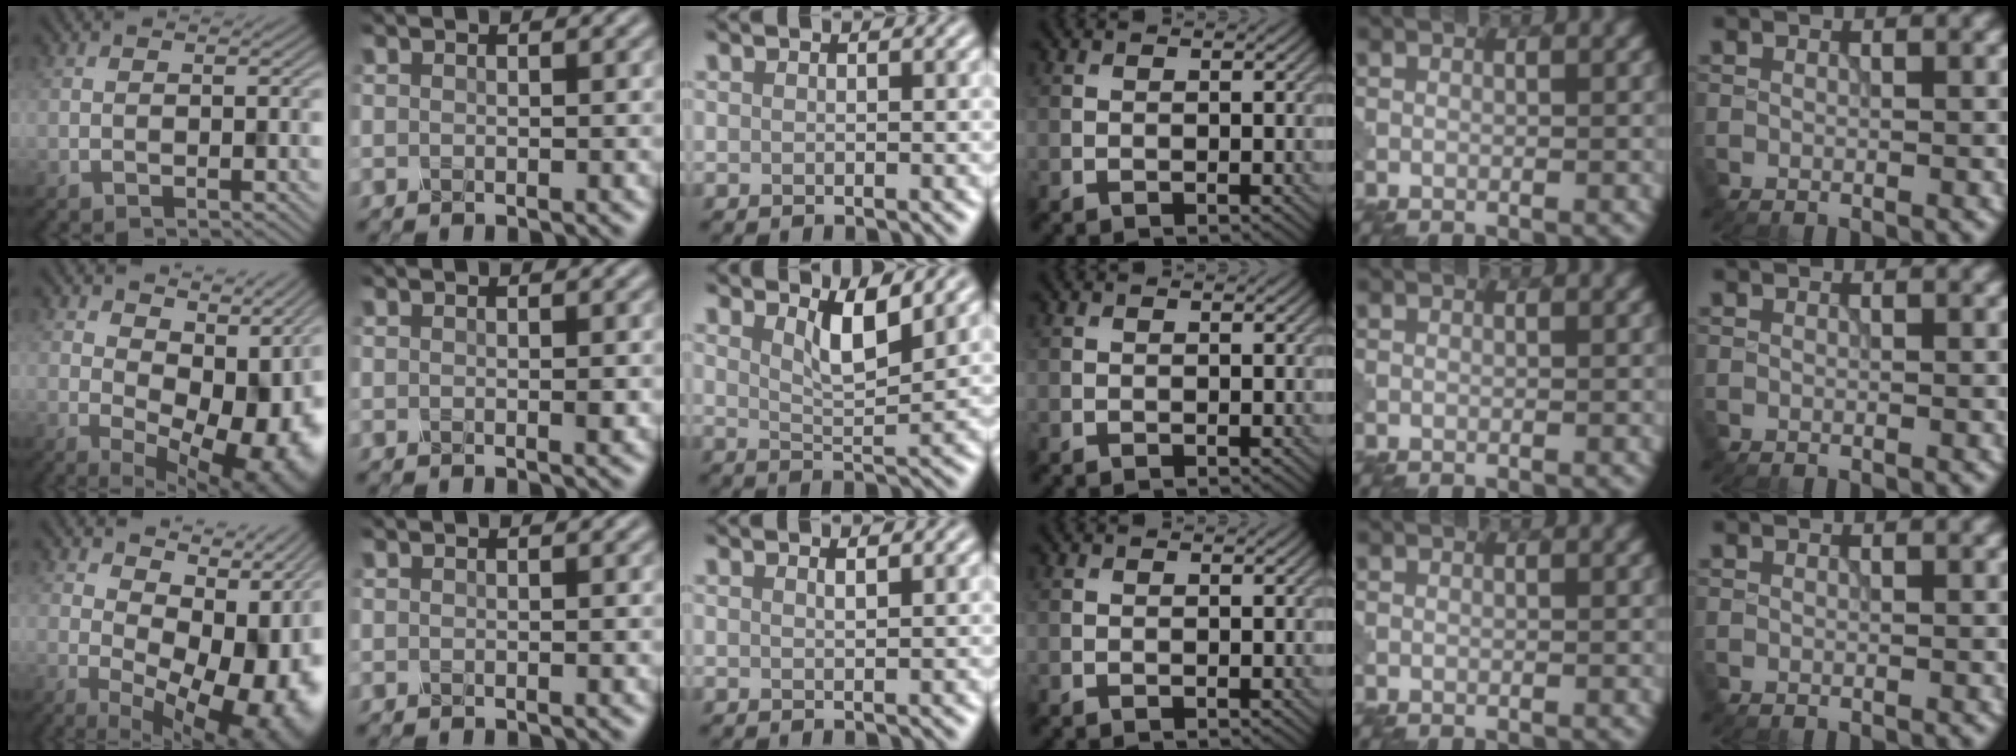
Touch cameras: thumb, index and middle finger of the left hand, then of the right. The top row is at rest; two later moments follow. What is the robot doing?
{"motion": "shake", "object": "salt shaker"}